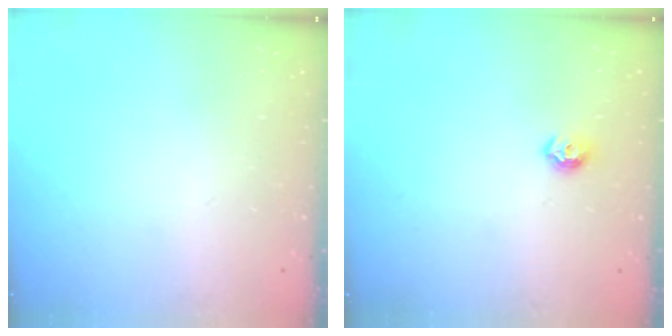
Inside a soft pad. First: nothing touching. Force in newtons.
{"total": 6.8, "press": 6.7, "slide": 1.0}